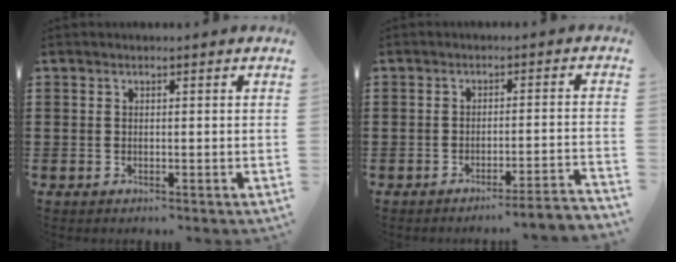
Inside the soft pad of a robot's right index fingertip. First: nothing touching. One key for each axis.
{"total": 3.4, "fx": -3.0, "fy": -0.5, "fz": 1.6, "tx": -0.027, "ty": -0.011, "tz": -0.060}